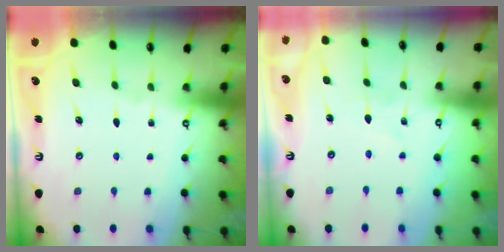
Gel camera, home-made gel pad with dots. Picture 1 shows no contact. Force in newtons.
{"total": 2.3, "press": 2.3, "slide": 0.2}